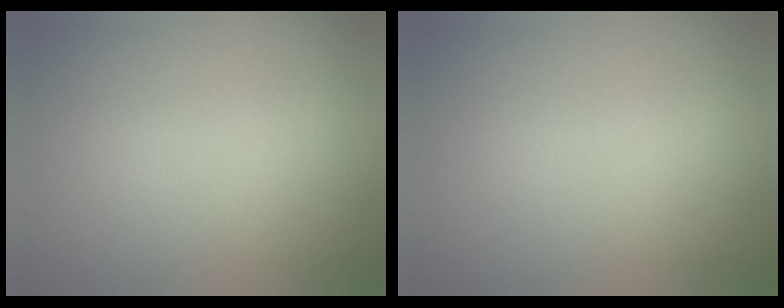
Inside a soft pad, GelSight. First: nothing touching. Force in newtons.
{"total": 0.0}